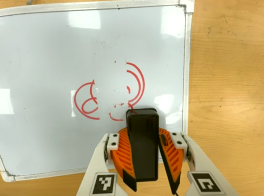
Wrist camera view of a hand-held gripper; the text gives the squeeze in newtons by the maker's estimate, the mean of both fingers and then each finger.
{"total": 12.6, "left": 13.2, "right": 12.0}